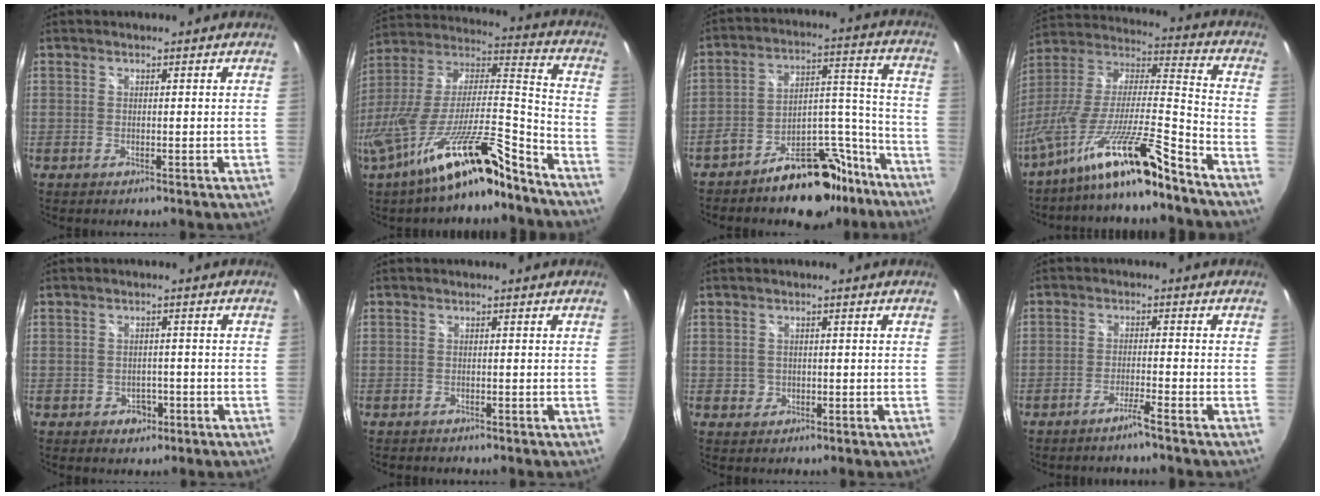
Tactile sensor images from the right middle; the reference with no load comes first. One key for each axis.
{"total": 21.7, "fx": -15.5, "fy": 3.1, "fz": 14.9, "tx": -0.256, "ty": -0.029, "tz": -0.267}
{"total": 16.6, "fx": -13.0, "fy": 7.4, "fz": 7.3, "tx": -0.100, "ty": 0.064, "tz": -0.171}
{"total": 17.5, "fx": -13.3, "fy": -0.1, "fz": 11.4, "tx": -0.196, "ty": -0.025, "tz": -0.239}
{"total": 3.2, "fx": -1.4, "fy": 2.6, "fz": 1.0, "tx": -0.023, "ty": 0.001, "tz": -0.015}
{"total": 1.2, "fx": -1.1, "fy": 0.3, "fz": 0.2, "tx": -0.008, "ty": -0.006, "tz": -0.019}
{"total": 1.9, "fx": -0.3, "fy": 1.9, "fz": 0.3, "tx": -0.001, "ty": -0.002, "tz": -0.003}
{"total": 2.8, "fx": -2.3, "fy": -0.7, "fz": 1.3, "tx": -0.037, "ty": 0.000, "tz": -0.044}